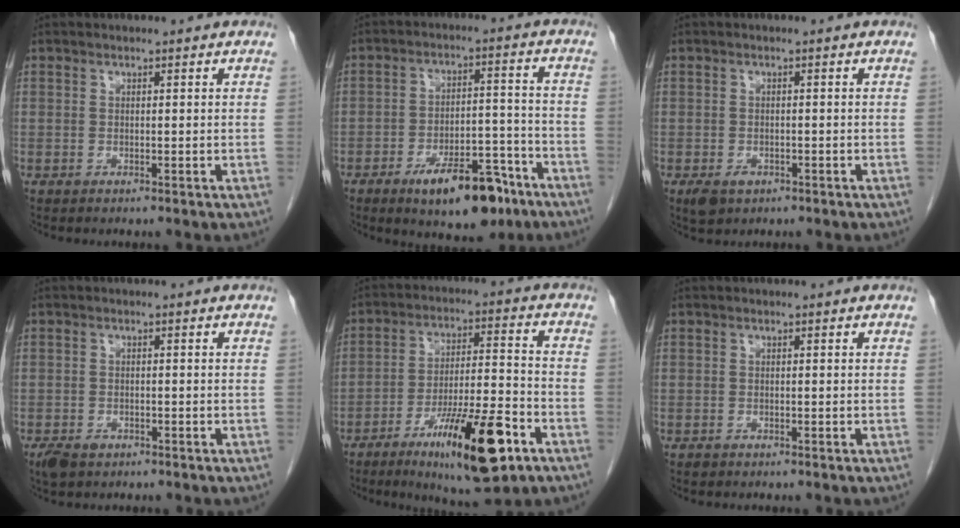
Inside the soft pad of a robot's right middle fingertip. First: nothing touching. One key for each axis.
{"total": 12.0, "fx": -7.5, "fy": 4.5, "fz": 8.2, "tx": -0.116, "ty": 0.008, "tz": -0.111}
{"total": 2.8, "fx": -1.5, "fy": 1.8, "fz": 1.5, "tx": -0.029, "ty": -0.003, "tz": -0.014}
{"total": 3.2, "fx": -2.1, "fy": 2.0, "fz": 1.5, "tx": -0.028, "ty": -0.003, "tz": -0.029}
{"total": 16.1, "fx": -8.5, "fy": 2.6, "fz": 13.5, "tx": -0.212, "ty": -0.011, "tz": -0.131}
{"total": 0.6, "fx": -0.4, "fy": 0.3, "fz": 0.1, "tx": -0.006, "ty": 0.000, "tz": -0.007}